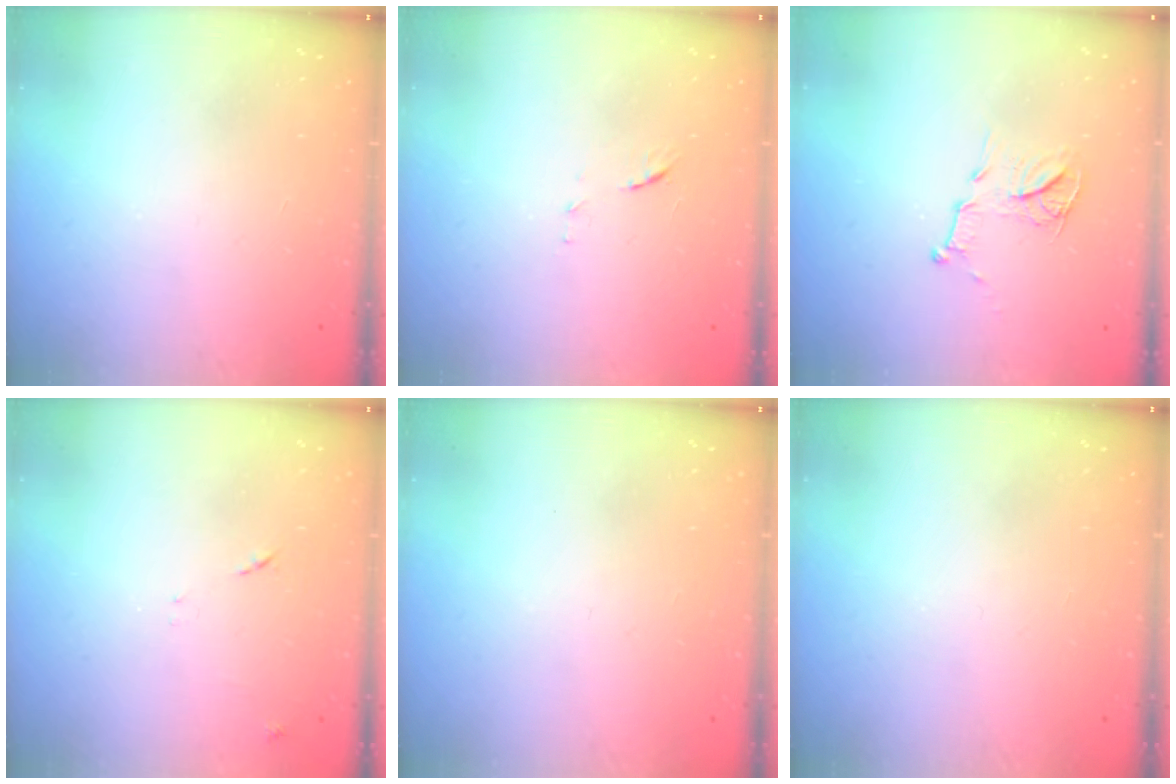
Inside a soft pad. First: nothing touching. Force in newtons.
{"total": 5.0, "press": 5.0, "slide": 0.6}
{"total": 11.0, "press": 10.9, "slide": 0.4}
{"total": 8.5, "press": 8.5, "slide": 0.7}
{"total": 0.0}
{"total": 0.0}